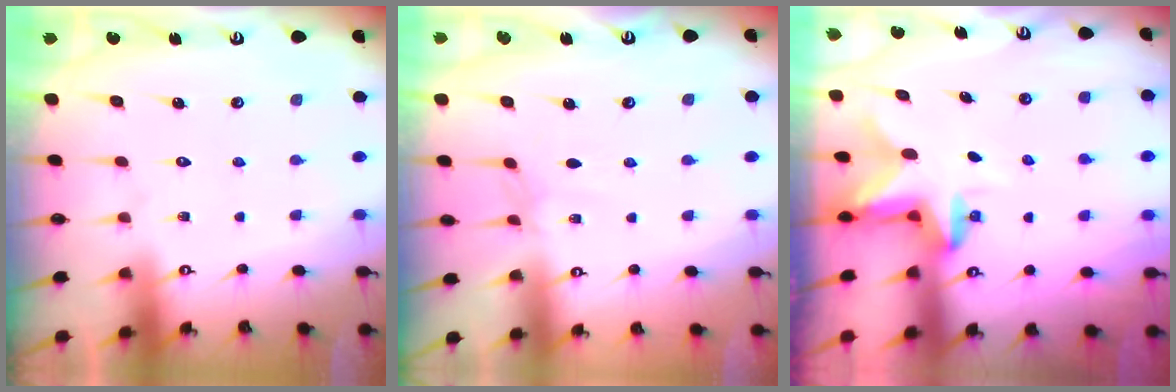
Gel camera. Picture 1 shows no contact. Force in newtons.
{"total": 1.9, "press": 1.9, "slide": 0.5}
{"total": 2.5, "press": 2.5, "slide": 0.5}